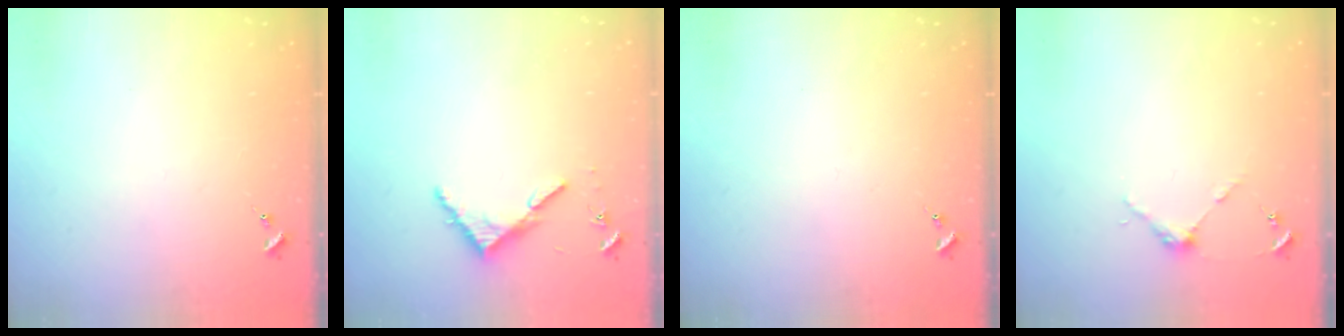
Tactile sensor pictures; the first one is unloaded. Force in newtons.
{"total": 3.9, "press": 3.9, "slide": 0.3}
{"total": 0.0}
{"total": 3.7, "press": 3.7, "slide": 0.3}